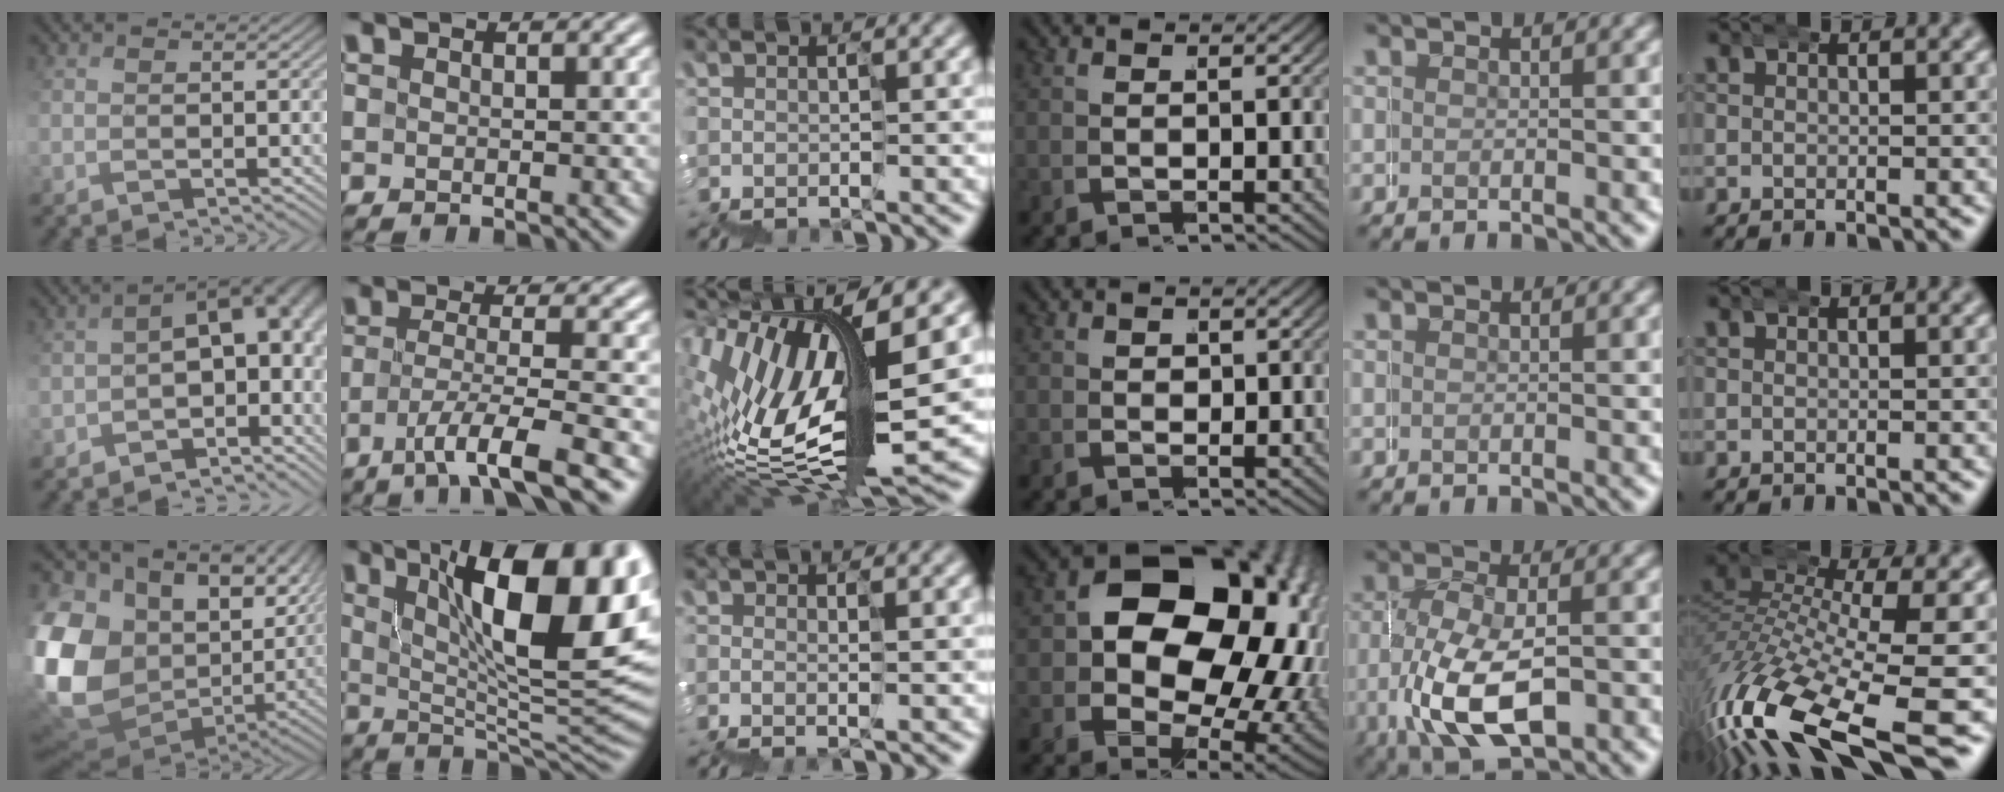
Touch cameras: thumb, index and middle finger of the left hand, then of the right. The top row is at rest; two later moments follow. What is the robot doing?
{"motion": "wrap", "object": "duck tape"}